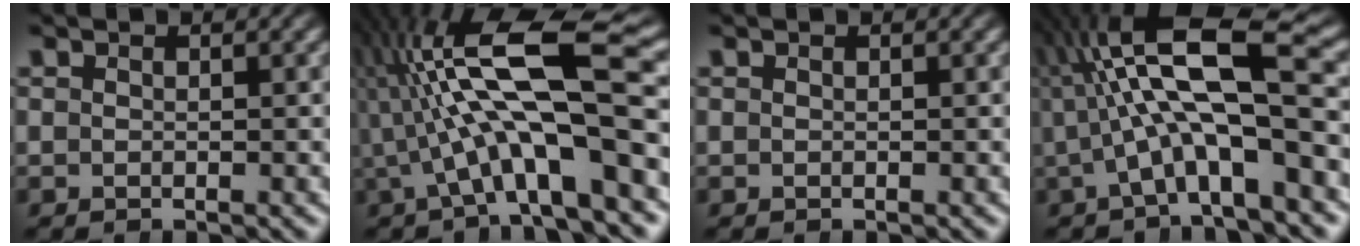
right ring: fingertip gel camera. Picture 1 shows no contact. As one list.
[{"total": 10.5, "force": [1.7, 3.4, 9.8], "torque": [-0.176, 0.003, 0.035]}, {"total": 0.0}, {"total": 9.7, "force": [2.5, 3.4, 8.7], "torque": [-0.151, 0.010, 0.042]}]